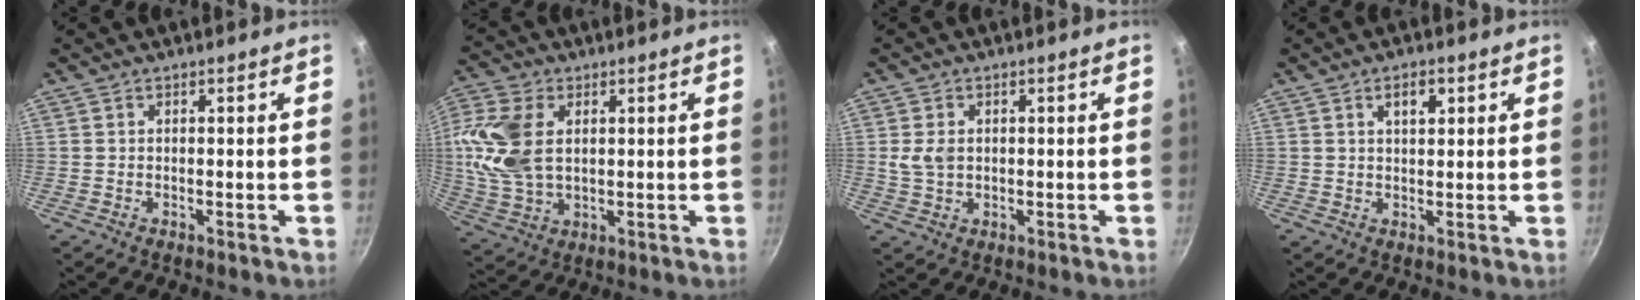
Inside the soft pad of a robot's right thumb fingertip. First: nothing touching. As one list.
[{"total": 13.2, "force": [2.5, 8.5, 9.7], "torque": [-0.193, -0.004, 0.050]}, {"total": 4.0, "force": [0.6, 2.9, 2.6], "torque": [-0.046, -0.002, 0.013]}, {"total": 3.6, "force": [1.6, 1.8, 2.7], "torque": [-0.033, -0.002, 0.026]}]